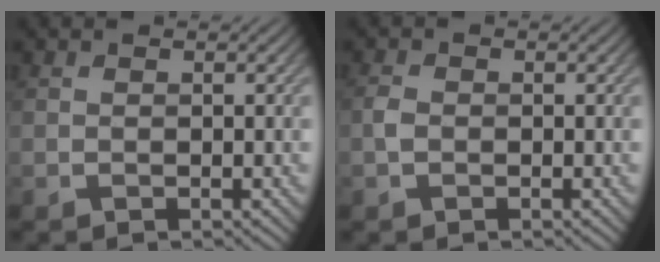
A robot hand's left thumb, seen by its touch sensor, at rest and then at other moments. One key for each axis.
{"total": 1.3, "fx": -0.4, "fy": 1.0, "fz": 0.7, "tx": -0.017, "ty": 0.002, "tz": -0.015}